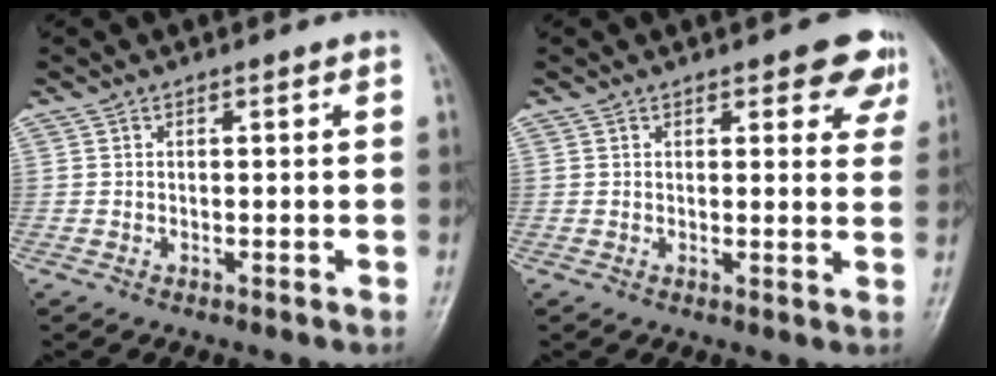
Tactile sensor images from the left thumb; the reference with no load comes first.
{"total": 6.4, "force": [4.3, 2.9, 3.7], "torque": [-0.004, -0.019, 0.040]}